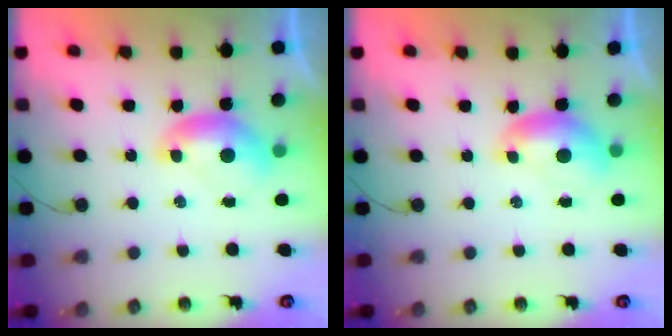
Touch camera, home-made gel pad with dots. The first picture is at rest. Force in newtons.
{"total": 1.0, "press": 0.4, "slide": 0.9}